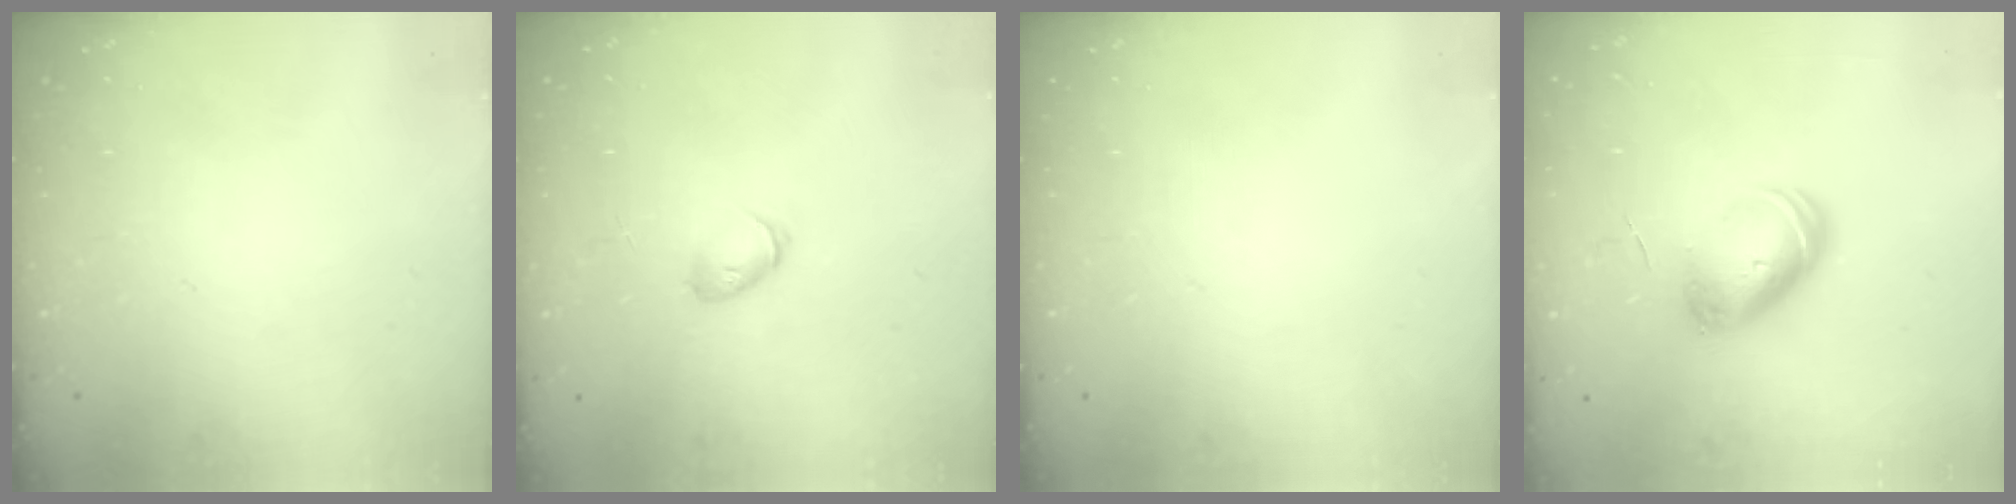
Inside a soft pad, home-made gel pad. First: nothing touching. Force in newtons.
{"total": 5.0, "press": 4.9, "slide": 1.2}
{"total": 0.0}
{"total": 8.1, "press": 8.1, "slide": 1.1}